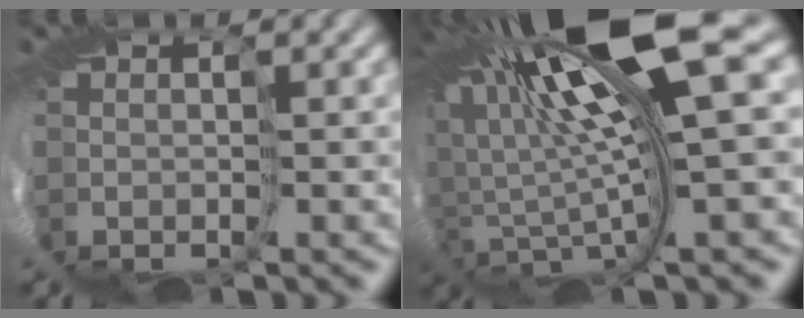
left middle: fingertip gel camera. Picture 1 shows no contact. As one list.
[{"total": 12.1, "force": [6.9, 1.3, 9.9], "torque": [-0.214, 0.008, 0.120]}]